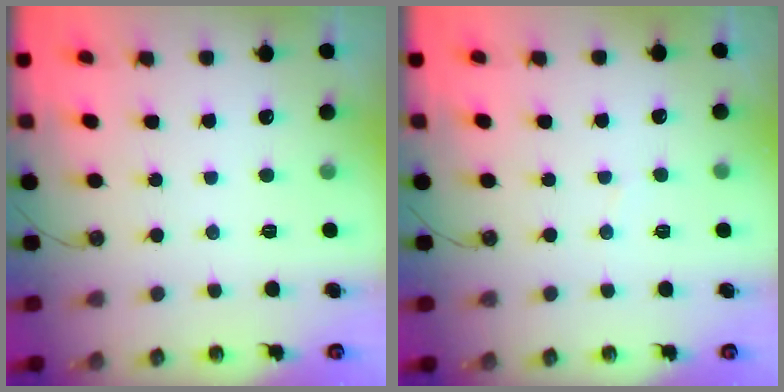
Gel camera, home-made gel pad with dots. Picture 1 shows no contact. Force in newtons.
{"total": 2.3, "press": 2.3, "slide": 0.2}